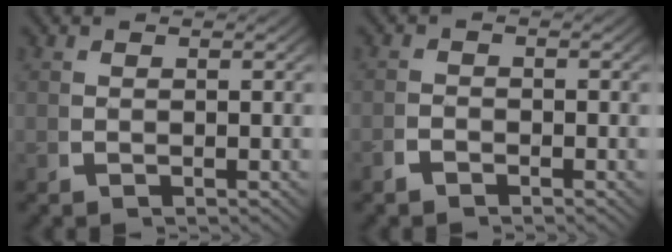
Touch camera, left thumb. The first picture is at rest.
{"total": 1.2, "force": [-1.0, 0.6, 0.0], "torque": [0.003, -0.005, -0.022]}